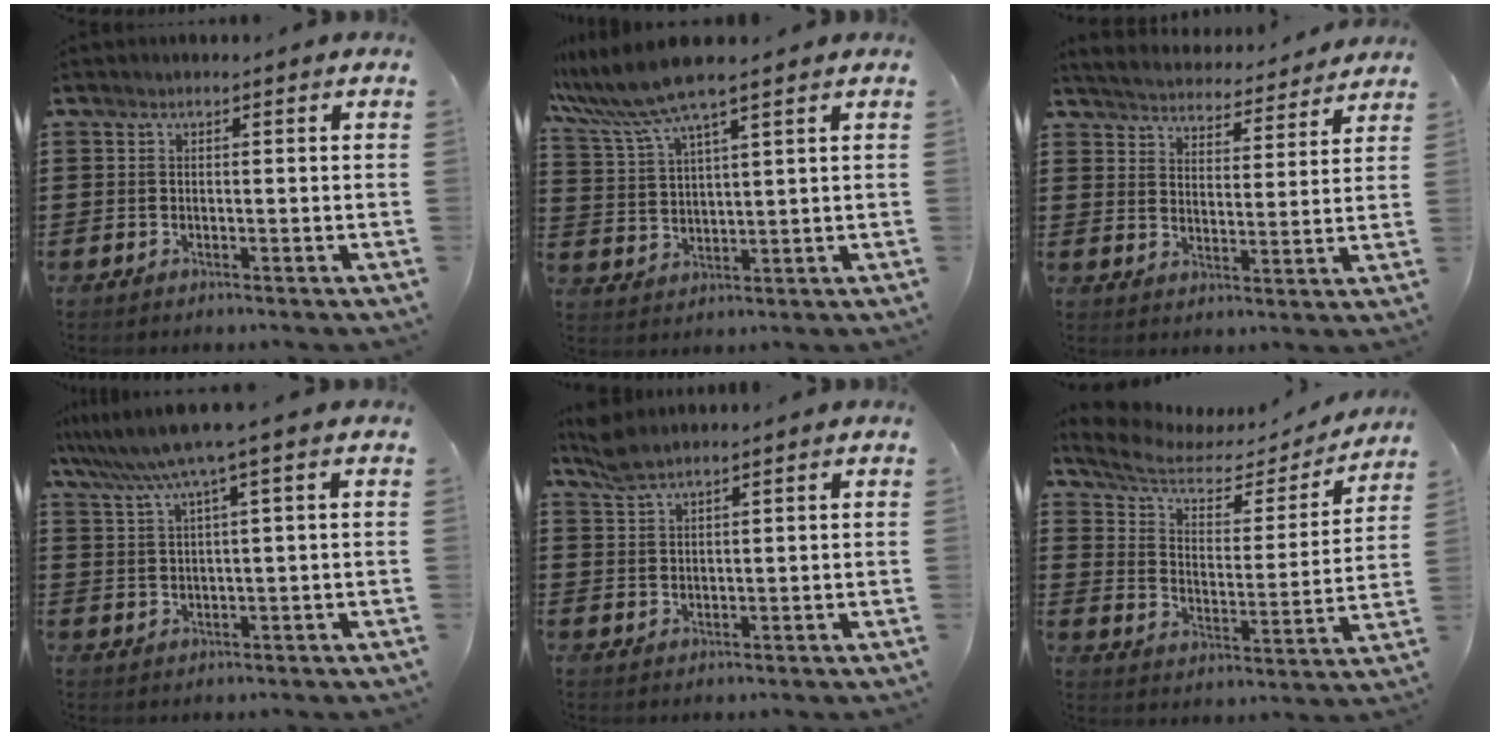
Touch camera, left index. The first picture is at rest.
{"total": 7.9, "force": [6.4, 0.2, 4.7], "torque": [-0.118, -0.021, 0.111]}
{"total": 4.5, "force": [4.5, -0.1, 0.0], "torque": [-0.027, -0.037, 0.073]}
{"total": 5.4, "force": [3.0, -0.5, 4.5], "torque": [-0.097, -0.016, 0.048]}
{"total": 2.7, "force": [2.3, 0.5, 1.5], "torque": [-0.035, 0.002, 0.043]}
{"total": 5.7, "force": [4.4, 2.4, 2.6], "torque": [-0.075, -0.023, 0.073]}